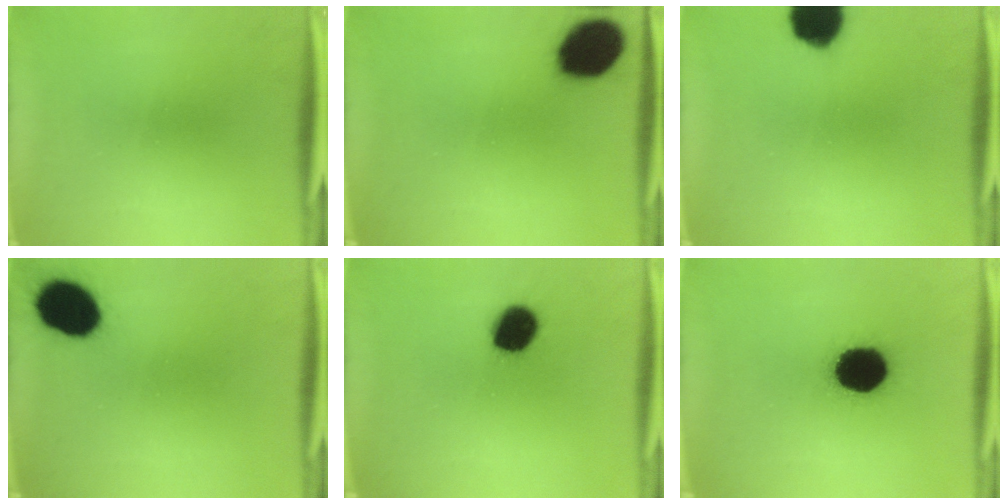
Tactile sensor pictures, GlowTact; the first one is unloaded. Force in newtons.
{"total": 15.5}
{"total": 10.3}
{"total": 14.4}
{"total": 10.5}
{"total": 17.9}